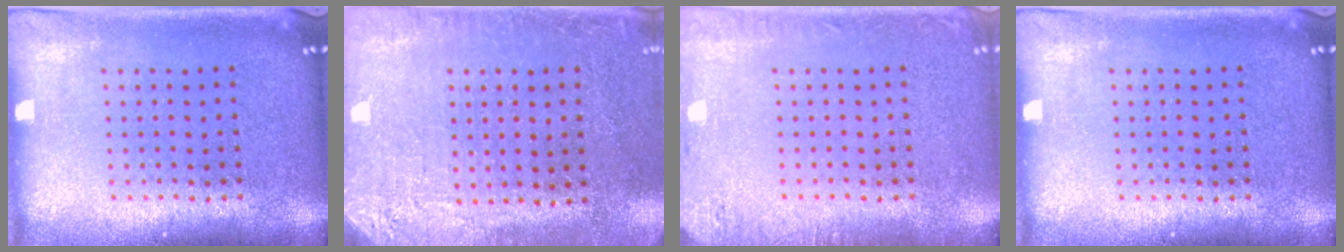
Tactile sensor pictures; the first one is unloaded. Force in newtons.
{"total": 2.8, "press": 2.5, "slide": 1.1}
{"total": 1.7, "press": 1.7, "slide": 0.2}
{"total": 0.0}